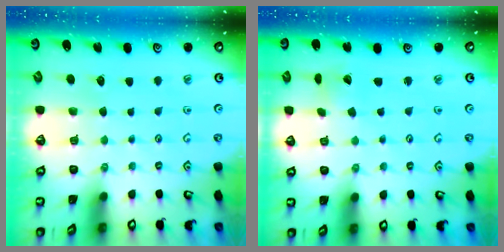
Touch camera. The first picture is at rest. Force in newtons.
{"total": 2.6, "press": 2.6, "slide": 0.1}